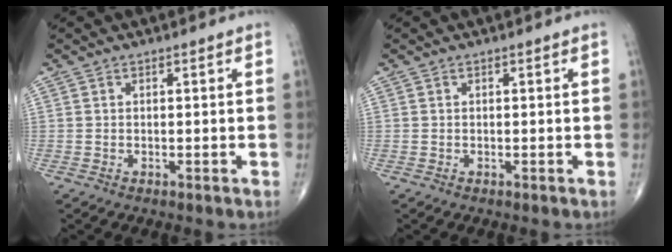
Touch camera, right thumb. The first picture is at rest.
{"total": 0.0}